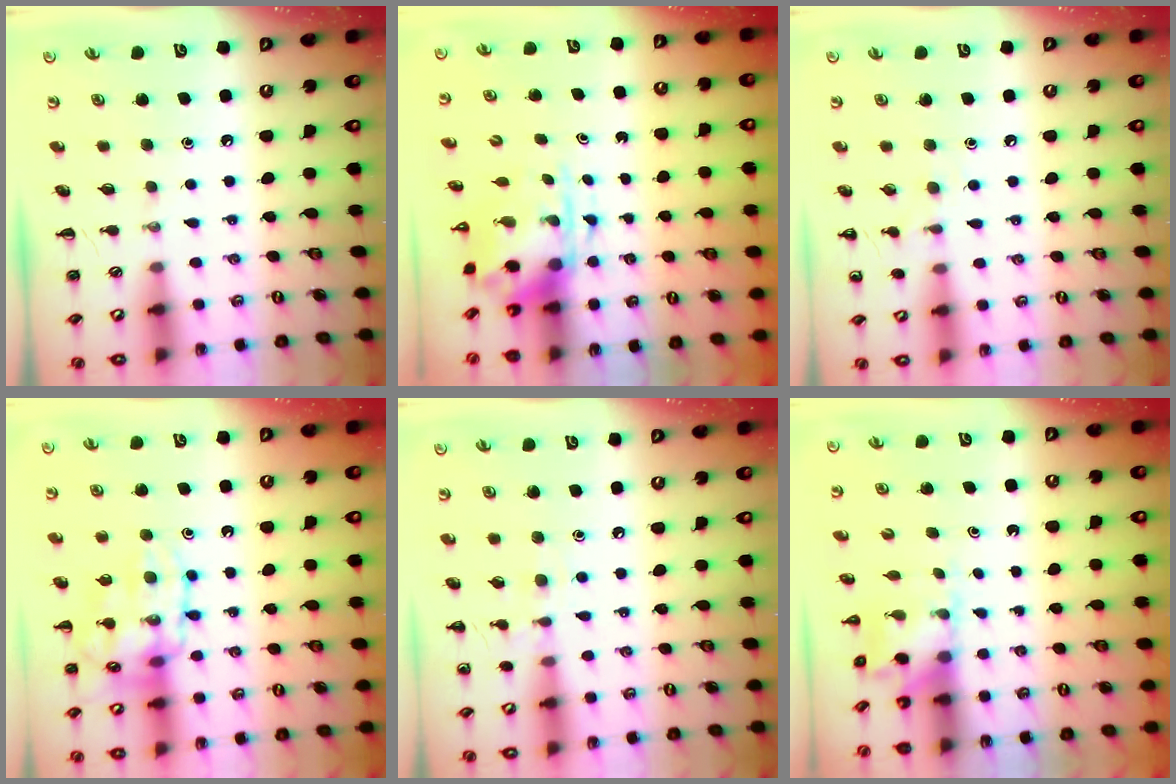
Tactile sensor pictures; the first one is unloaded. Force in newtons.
{"total": 3.8, "press": 3.7, "slide": 0.9}
{"total": 6.0, "press": 5.7, "slide": 1.9}
{"total": 14.2, "press": 14.1, "slide": 1.1}
{"total": 6.9, "press": 6.7, "slide": 1.9}
{"total": 2.5, "press": 2.5, "slide": 0.5}